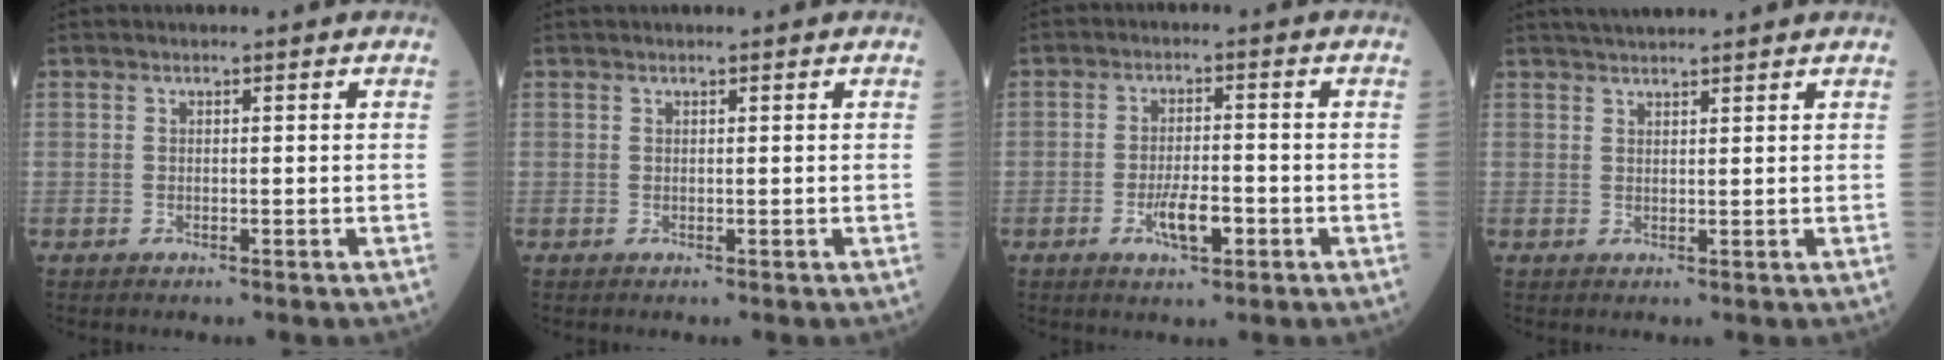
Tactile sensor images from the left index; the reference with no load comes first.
{"total": 0.8, "force": [0.7, 0.0, 0.4], "torque": [-0.004, 0.019, 0.014]}
{"total": 5.0, "force": [-2.1, 1.4, 4.4], "torque": [-0.084, -0.001, -0.035]}
{"total": 4.6, "force": [4.2, 0.0, 1.9], "torque": [-0.028, 0.031, 0.068]}